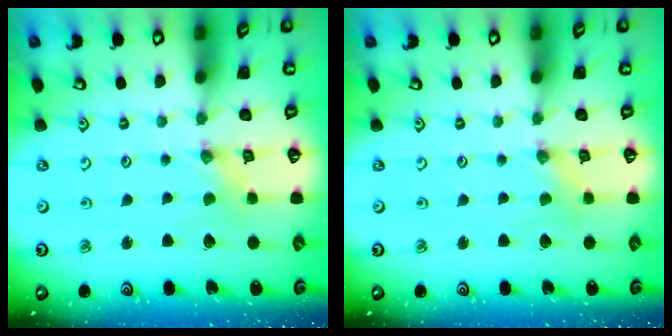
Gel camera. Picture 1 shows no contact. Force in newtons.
{"total": 0.0}